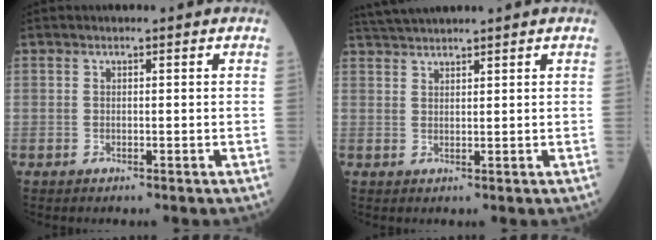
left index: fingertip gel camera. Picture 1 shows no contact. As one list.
[{"total": 4.3, "force": [4.0, -0.7, 1.4], "torque": [-0.030, 0.027, 0.080]}]